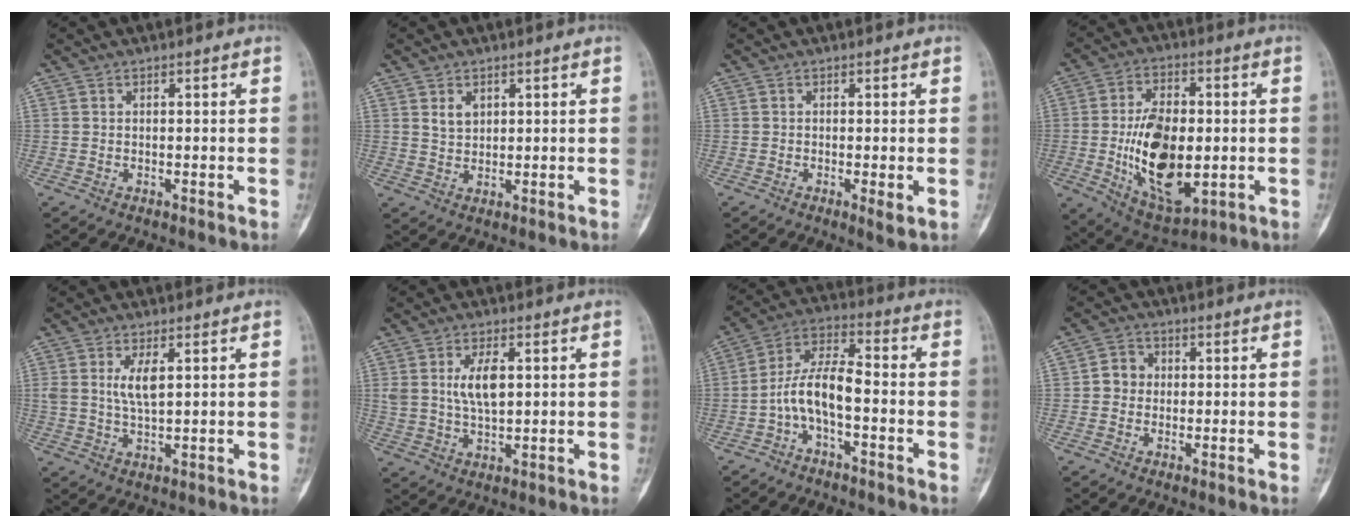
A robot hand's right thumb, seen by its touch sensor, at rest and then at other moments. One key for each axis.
{"total": 3.1, "fx": 1.4, "fy": 2.1, "fz": 1.7, "tx": -0.019, "ty": -0.009, "tz": 0.029}
{"total": 2.3, "fx": -0.5, "fy": 0.5, "fz": 2.2, "tx": -0.038, "ty": -0.008, "tz": -0.009}
{"total": 18.8, "fx": -2.0, "fy": 10.4, "fz": 15.6, "tx": -0.244, "ty": -0.003, "tz": -0.015}
{"total": 4.7, "fx": 1.5, "fy": 1.7, "fz": 4.1, "tx": -0.081, "ty": -0.010, "tz": 0.034}
{"total": 6.9, "fx": 1.7, "fy": 3.4, "fz": 5.8, "tx": -0.106, "ty": -0.008, "tz": 0.038}
{"total": 9.2, "fx": -2.8, "fy": 3.9, "fz": 7.9, "tx": -0.152, "ty": 0.051, "tz": -0.061}
{"total": 4.0, "fx": 0.1, "fy": 3.7, "fz": 1.5, "tx": -0.005, "ty": 0.009, "tz": -0.007}